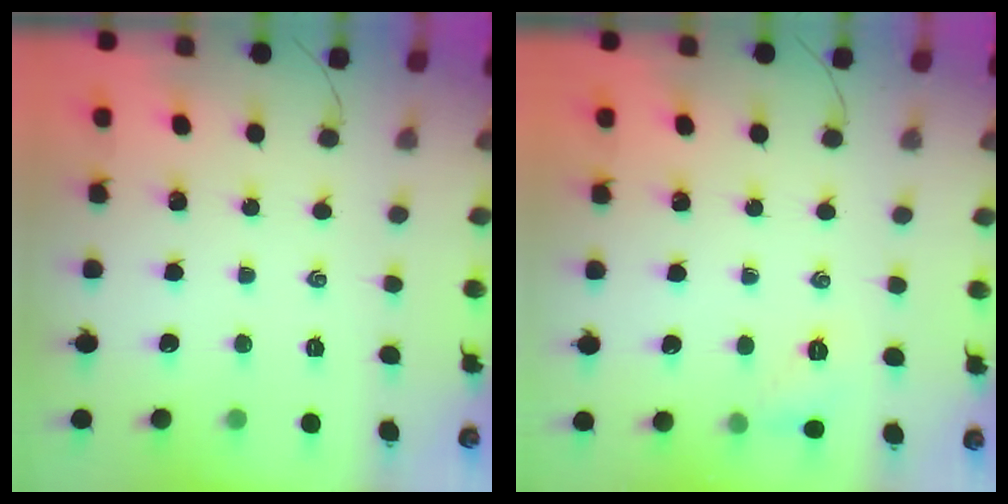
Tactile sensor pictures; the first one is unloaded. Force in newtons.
{"total": 6.2, "press": 6.0, "slide": 1.7}